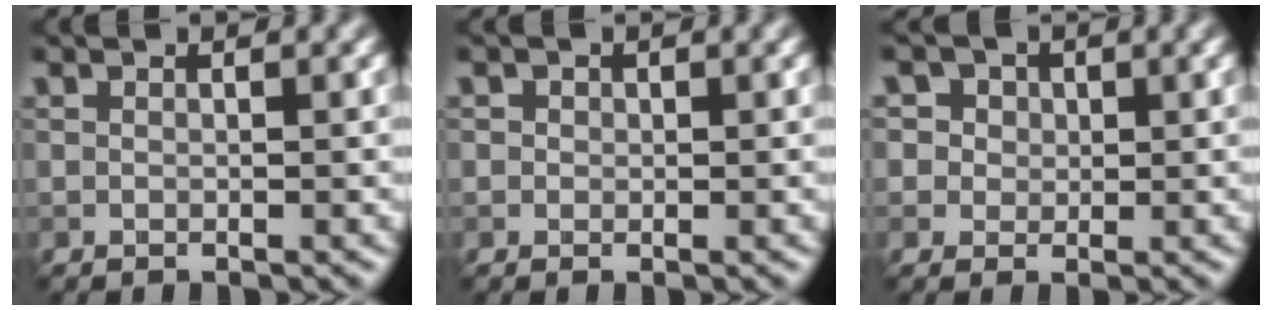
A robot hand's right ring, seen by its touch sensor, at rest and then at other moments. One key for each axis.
{"total": 0.7, "fx": 0.2, "fy": 0.7, "fz": 0.2, "tx": 0.002, "ty": -0.003, "tz": -0.001}
{"total": 5.6, "fx": 2.8, "fy": 4.3, "fz": 2.1, "tx": -0.026, "ty": 0.017, "tz": 0.025}